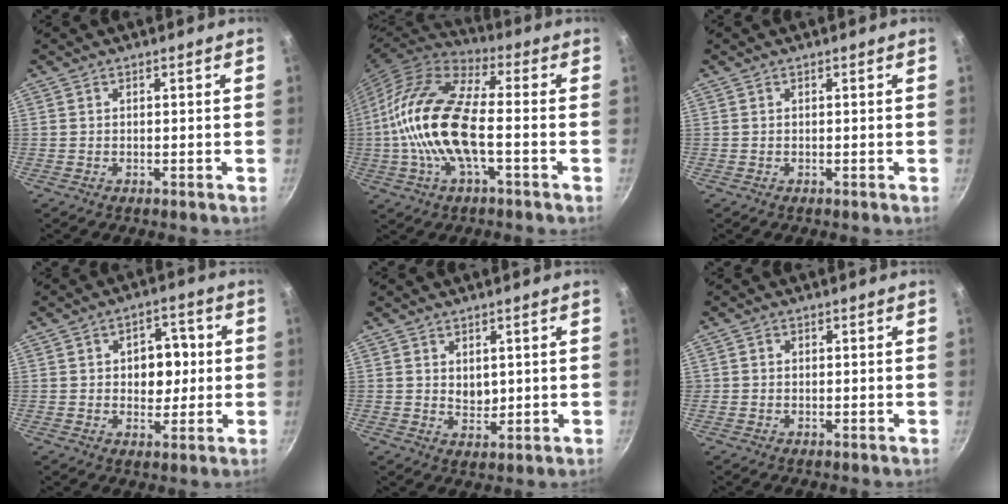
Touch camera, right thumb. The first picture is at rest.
{"total": 19.3, "force": [-2.3, 8.2, 17.3], "torque": [-0.335, 0.032, -0.059]}
{"total": 0.0}
{"total": 8.2, "force": [0.8, 5.9, 5.7], "torque": [-0.037, 0.005, 0.007]}
{"total": 3.3, "force": [1.1, 2.4, 2.0], "torque": [-0.020, -0.014, 0.022]}
{"total": 0.9, "force": [0.1, 0.8, 0.3], "torque": [-0.003, 0.002, 0.000]}